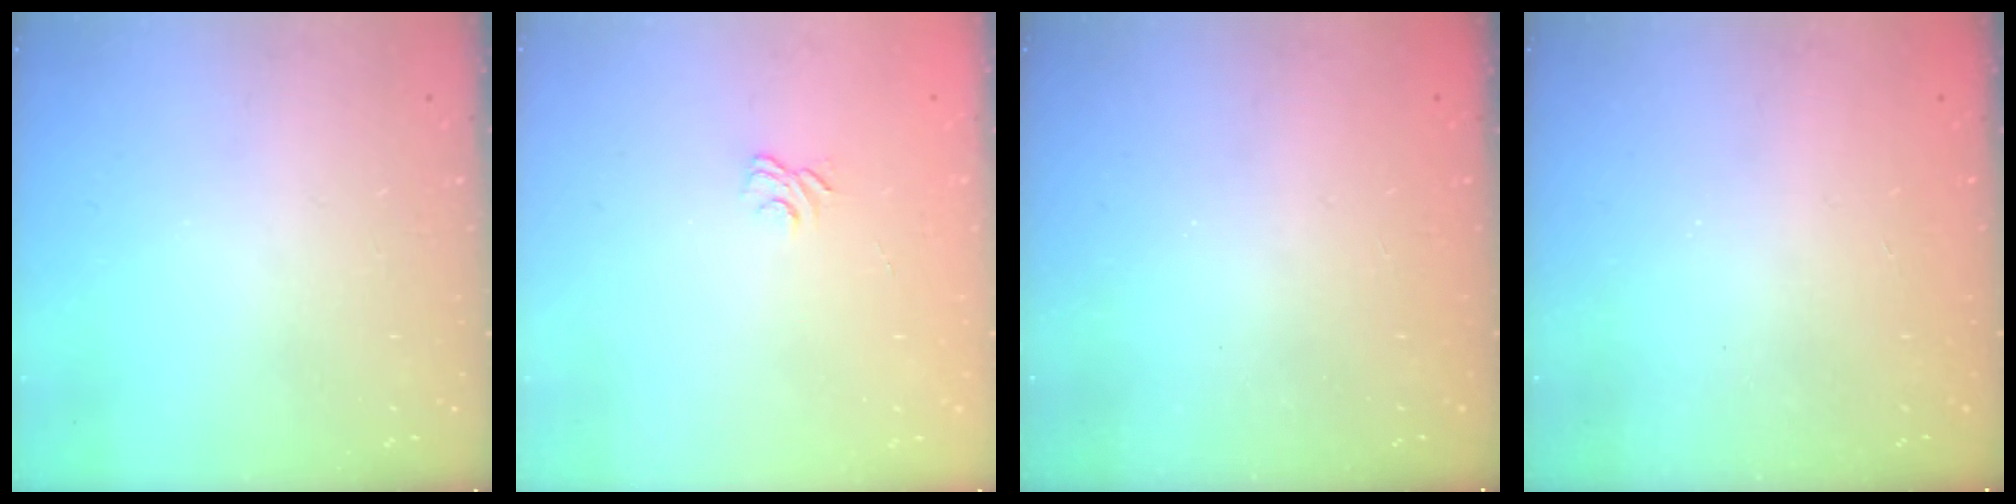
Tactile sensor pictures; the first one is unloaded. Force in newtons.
{"total": 2.9, "press": 2.6, "slide": 1.3}
{"total": 2.5, "press": 2.3, "slide": 0.8}
{"total": 2.5, "press": 2.4, "slide": 0.8}